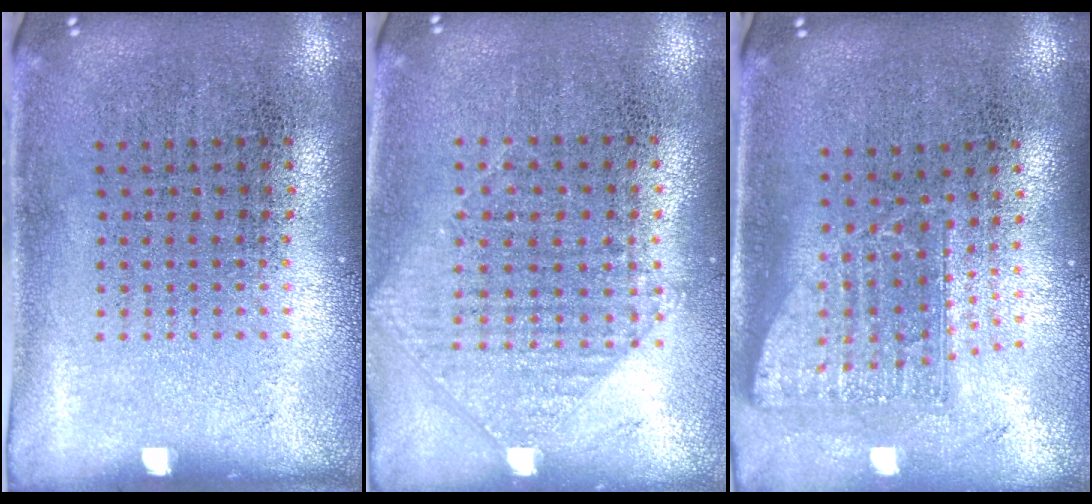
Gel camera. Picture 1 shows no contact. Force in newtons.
{"total": 0.9, "press": 0.8, "slide": 0.3}
{"total": 1.7, "press": 1.3, "slide": 1.1}